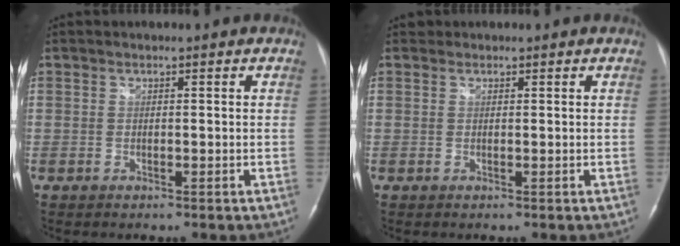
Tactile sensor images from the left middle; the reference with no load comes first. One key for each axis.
{"total": 0.7, "fx": 0.5, "fy": 0.5, "fz": 0.0, "tx": -0.001, "ty": 0.001, "tz": 0.006}